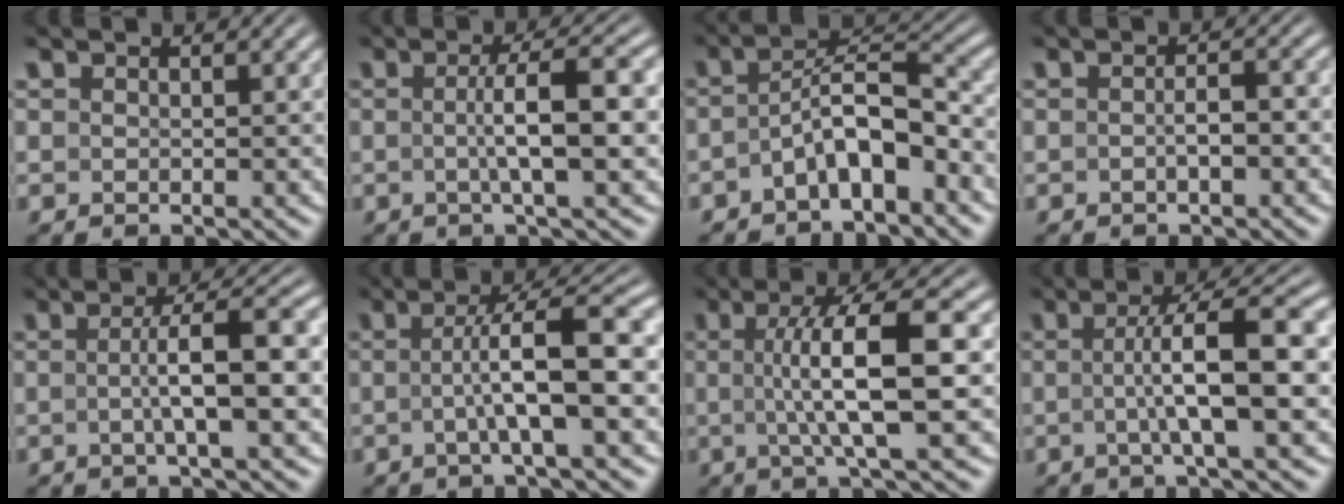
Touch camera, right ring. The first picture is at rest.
{"total": 4.1, "force": [-0.3, -0.3, 4.0], "torque": [-0.062, 0.003, -0.006]}
{"total": 5.1, "force": [-2.6, 2.4, 3.6], "torque": [-0.064, -0.012, -0.040]}
{"total": 1.5, "force": [-0.8, 0.3, 1.2], "torque": [-0.016, 0.002, -0.017]}
{"total": 4.3, "force": [-0.6, -0.2, 4.3], "torque": [-0.063, 0.005, -0.010]}
{"total": 5.8, "force": [-0.9, 0.5, 5.7], "torque": [-0.084, 0.006, -0.013]}
{"total": 6.3, "force": [0.3, 0.5, 6.3], "torque": [-0.110, 0.000, 0.007]}
{"total": 5.5, "force": [-0.5, 0.1, 5.5], "torque": [-0.082, 0.005, -0.007]}